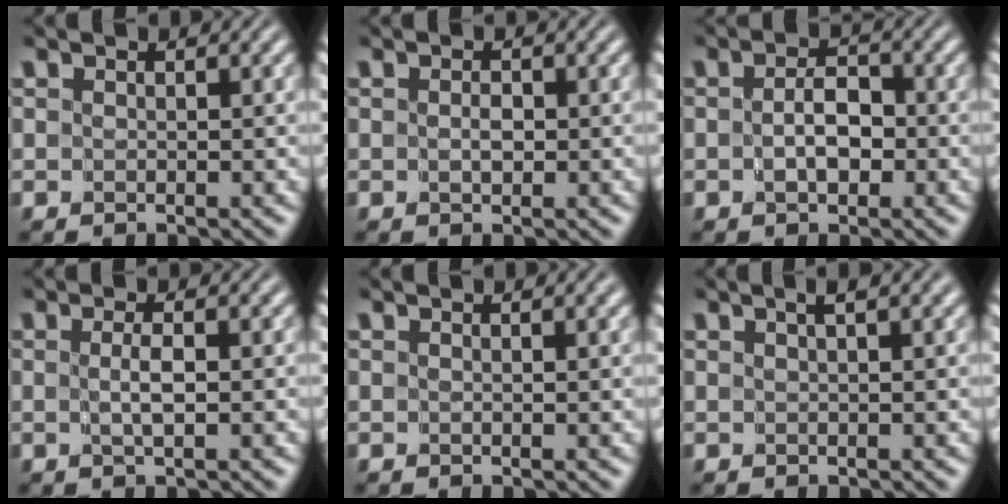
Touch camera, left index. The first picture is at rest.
{"total": 0.8, "force": [-0.2, 0.4, 0.7], "torque": [-0.011, -0.003, -0.002]}
{"total": 2.4, "force": [-0.6, 1.3, 1.9], "torque": [-0.035, -0.002, -0.012]}
{"total": 1.4, "force": [-0.1, 0.0, 1.4], "torque": [-0.026, 0.001, -0.003]}
{"total": 0.9, "force": [0.6, 0.1, 0.7], "torque": [-0.011, -0.005, 0.006]}
{"total": 1.8, "force": [1.1, 0.2, 1.4], "torque": [-0.013, -0.006, 0.013]}